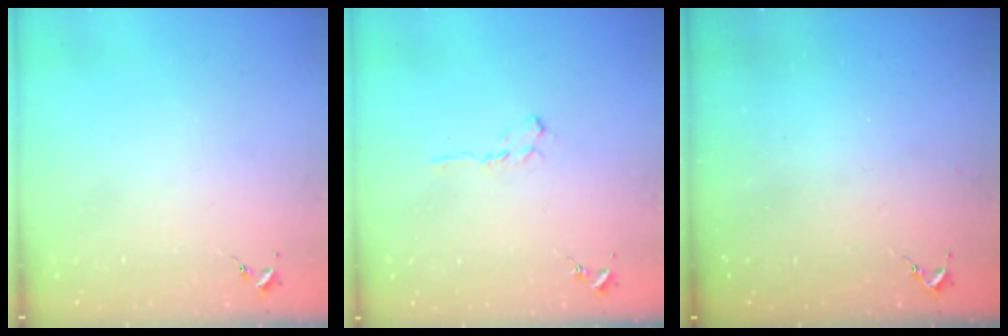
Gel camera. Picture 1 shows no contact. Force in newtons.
{"total": 6.0, "press": 6.0, "slide": 0.6}
{"total": 3.1, "press": 3.1, "slide": 0.4}